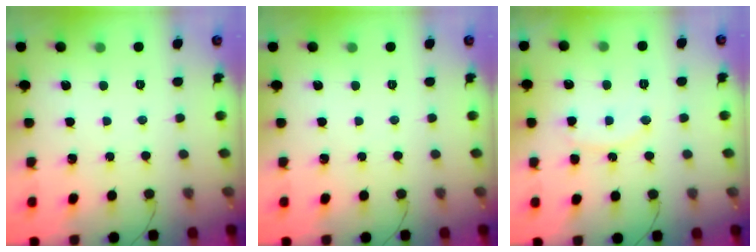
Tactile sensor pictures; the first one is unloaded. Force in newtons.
{"total": 0.0}
{"total": 8.5, "press": 8.5, "slide": 0.4}